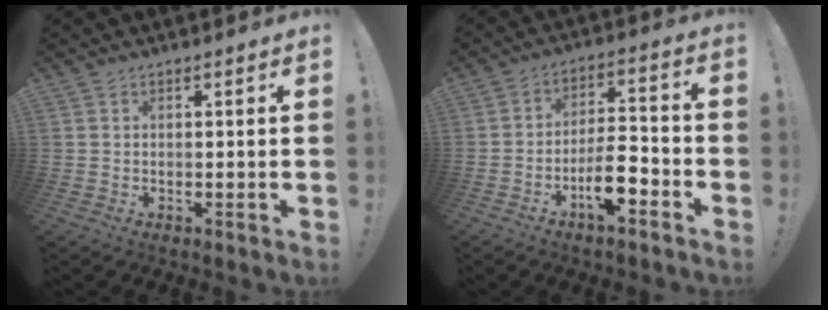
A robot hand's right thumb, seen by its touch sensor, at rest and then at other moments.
{"total": 10.5, "force": [-5.5, 3.5, 8.2], "torque": [-0.141, 0.030, -0.095]}